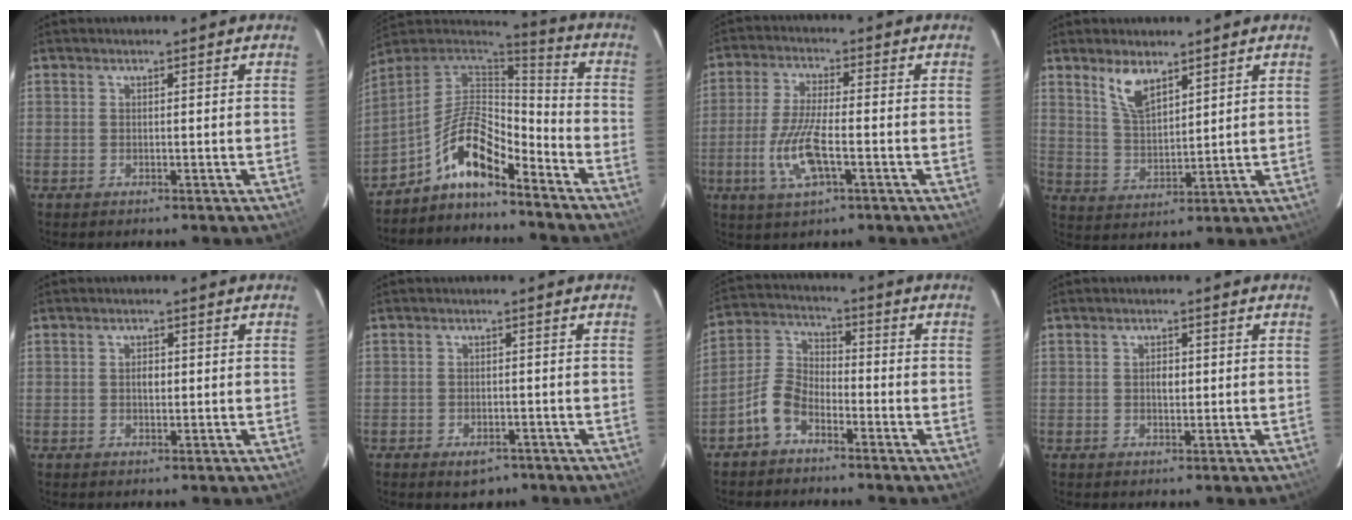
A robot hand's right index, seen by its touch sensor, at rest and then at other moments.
{"total": 11.9, "force": [-7.8, 4.0, 8.0], "torque": [-0.160, 0.018, -0.152]}
{"total": 9.5, "force": [-3.0, 2.4, 8.7], "torque": [-0.183, -0.008, -0.060]}
{"total": 6.9, "force": [4.6, 2.8, 4.3], "torque": [-0.080, 0.002, 0.097]}
{"total": 1.6, "force": [0.1, 1.1, 1.2], "torque": [-0.020, 0.006, 0.000]}
{"total": 3.8, "force": [-2.5, 2.3, 1.7], "torque": [-0.029, 0.002, -0.029]}
{"total": 6.8, "force": [-4.3, 3.6, 3.7], "torque": [-0.085, 0.021, -0.094]}
{"total": 1.8, "force": [0.1, 1.2, 1.3], "torque": [-0.022, 0.006, 0.001]}